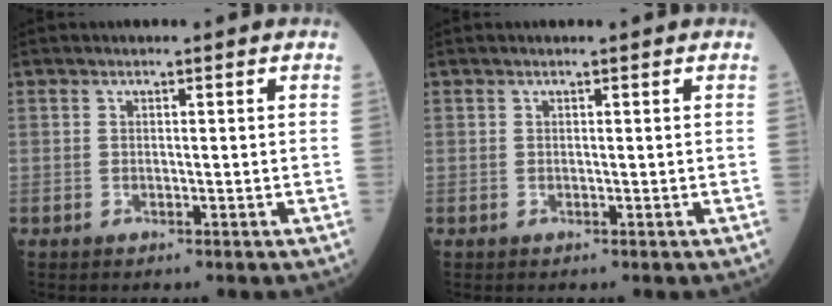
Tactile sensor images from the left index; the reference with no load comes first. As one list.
[{"total": 0.5, "force": [0.5, -0.1, 0.3], "torque": [-0.005, 0.002, 0.009]}]